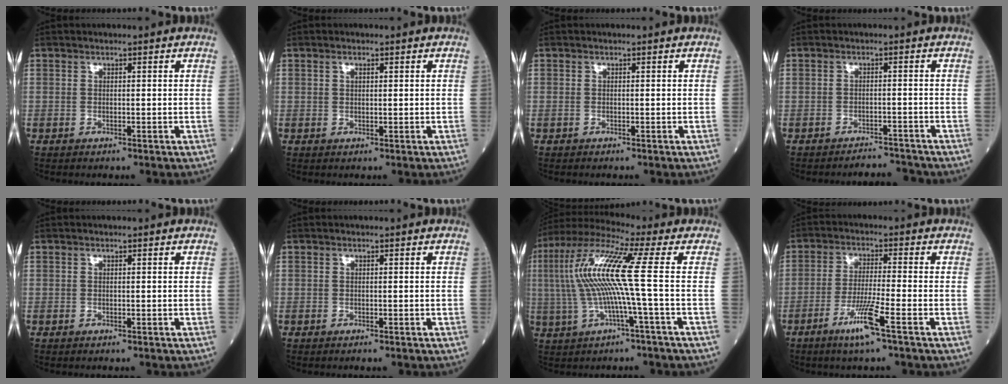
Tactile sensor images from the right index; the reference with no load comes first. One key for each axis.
{"total": 1.1, "fx": 0.5, "fy": 0.4, "fz": 0.8, "tx": -0.017, "ty": 0.001, "tz": 0.010}
{"total": 0.0}
{"total": 2.9, "fx": -2.9, "fy": 0.2, "fz": -0.4, "tx": 0.014, "ty": -0.006, "tz": -0.041}
{"total": 0.0}
{"total": 0.7, "fx": -0.4, "fy": 0.1, "fz": 0.5, "tx": -0.008, "ty": -0.001, "tz": -0.005}
{"total": 12.0, "fx": 0.2, "fy": -1.0, "fz": 12.0, "tx": -0.248, "ty": 0.018, "tz": -0.002}
{"total": 6.7, "fx": -3.7, "fy": -0.7, "fz": 5.6, "tx": -0.109, "ty": -0.014, "tz": -0.075}